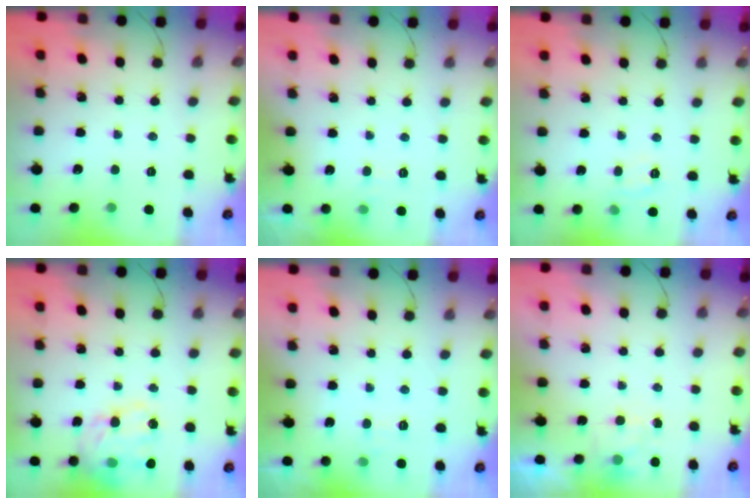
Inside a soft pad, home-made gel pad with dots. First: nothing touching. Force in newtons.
{"total": 4.4, "press": 4.3, "slide": 1.2}
{"total": 6.1, "press": 6.0, "slide": 1.1}
{"total": 17.7, "press": 17.3, "slide": 3.6}
{"total": 4.7, "press": 4.5, "slide": 1.2}
{"total": 3.0, "press": 2.7, "slide": 1.4}